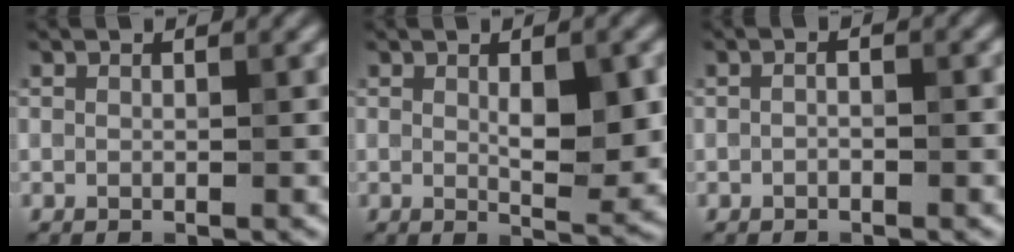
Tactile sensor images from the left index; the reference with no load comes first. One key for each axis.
{"total": 4.4, "fx": 0.6, "fy": 1.4, "fz": 4.1, "tx": -0.065, "ty": -0.006, "tz": 0.014}
{"total": 0.9, "fx": -0.3, "fy": 0.4, "fz": 0.8, "tx": -0.008, "ty": -0.007, "tz": -0.011}